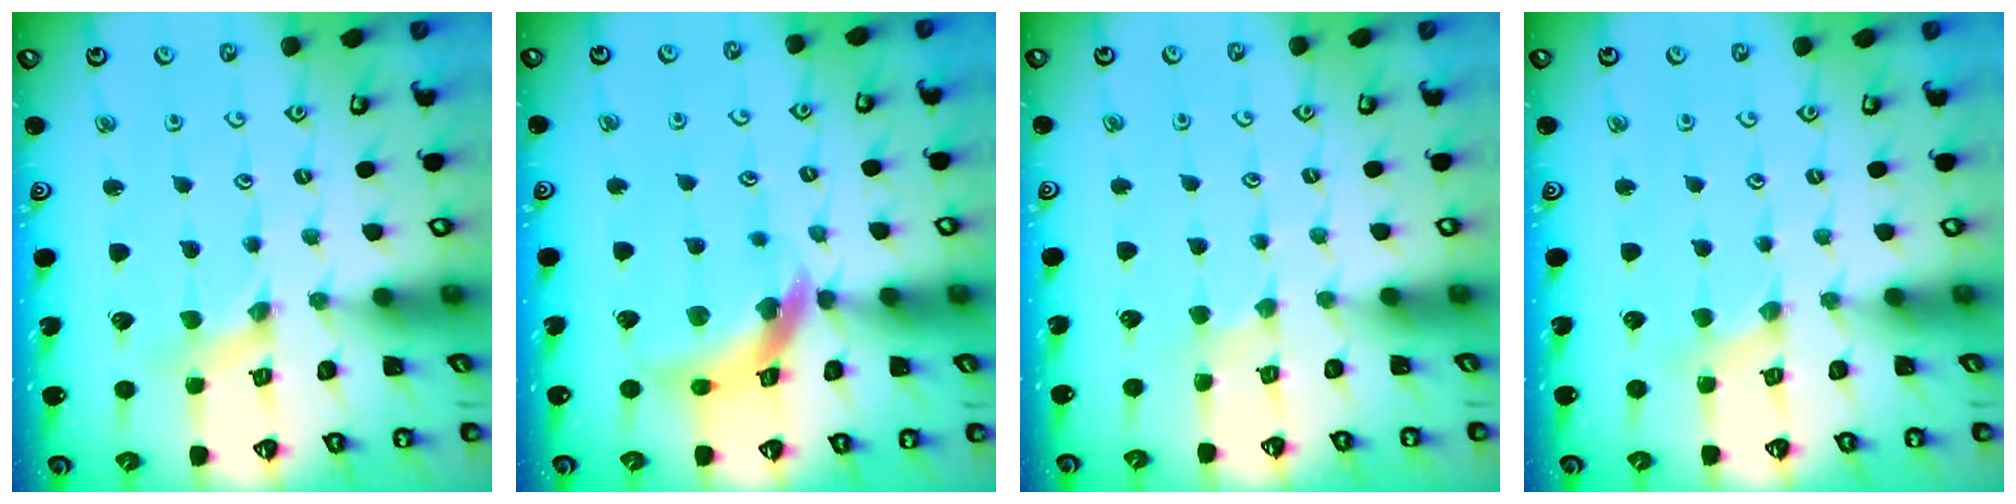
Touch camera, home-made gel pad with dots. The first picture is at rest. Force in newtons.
{"total": 13.2, "press": 13.1, "slide": 1.5}
{"total": 1.2, "press": 1.1, "slide": 0.3}
{"total": 2.2, "press": 2.2, "slide": 0.4}